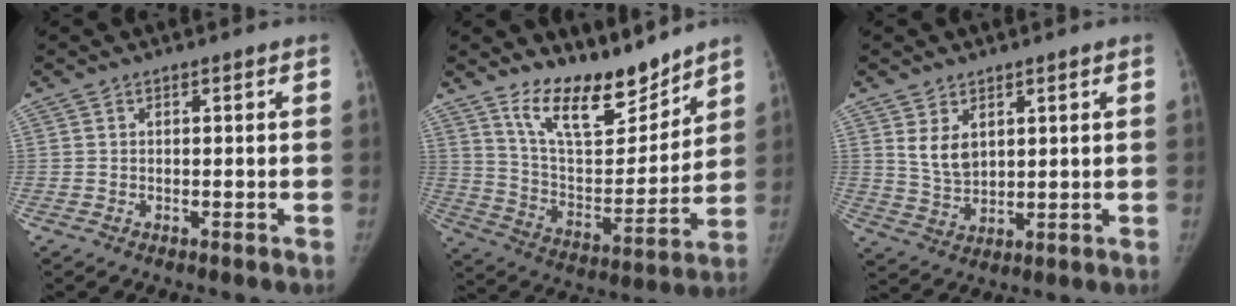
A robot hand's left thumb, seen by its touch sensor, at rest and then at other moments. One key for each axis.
{"total": 15.6, "fx": 12.7, "fy": 5.7, "fz": 7.1, "tx": -0.076, "ty": -0.091, "tz": 0.229}
{"total": 5.5, "fx": 2.4, "fy": 3.6, "fz": 3.4, "tx": -0.045, "ty": -0.019, "tz": 0.055}